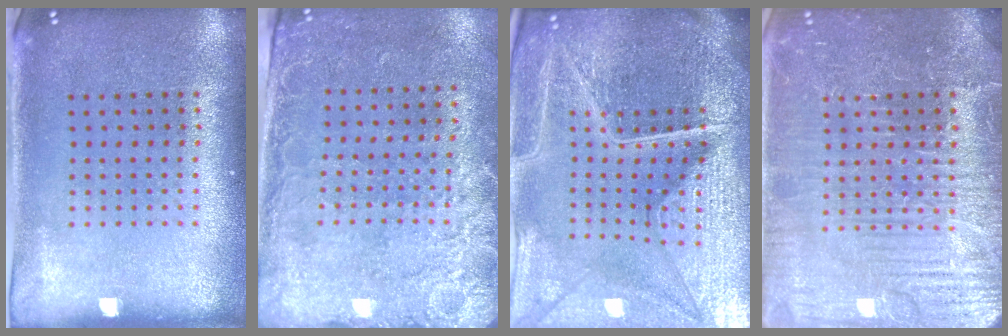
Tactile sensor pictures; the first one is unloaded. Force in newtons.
{"total": 2.7, "press": 2.2, "slide": 1.5}
{"total": 6.5, "press": 5.8, "slide": 3.1}
{"total": 4.7, "press": 4.7, "slide": 0.6}